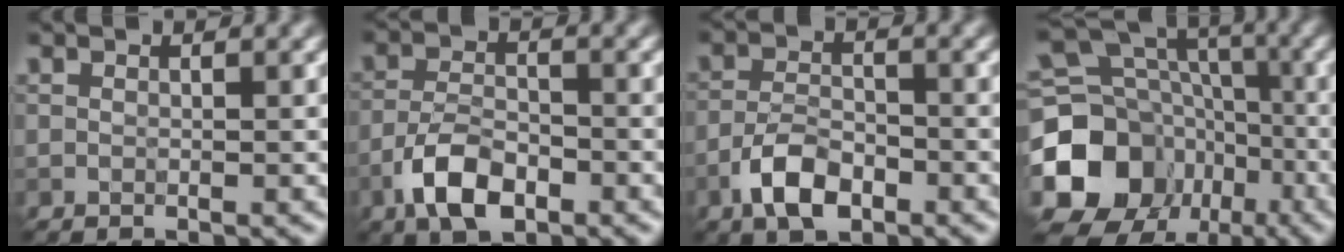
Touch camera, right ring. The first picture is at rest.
{"total": 5.1, "force": [-2.9, 2.4, 3.5], "torque": [-0.063, 0.000, -0.060]}
{"total": 4.5, "force": [-2.6, 2.1, 3.0], "torque": [-0.051, 0.002, -0.053]}
{"total": 16.3, "force": [-5.3, 13.8, 6.9], "torque": [-0.158, -0.009, -0.101]}